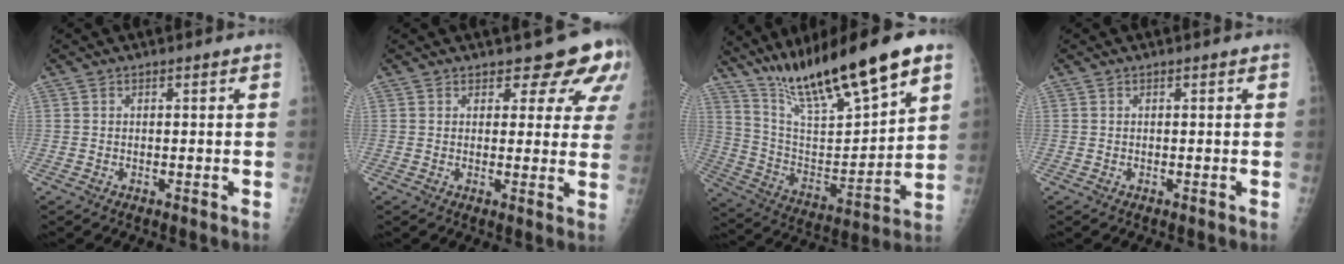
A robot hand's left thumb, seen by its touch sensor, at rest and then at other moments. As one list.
[{"total": 8.7, "force": [6.5, 4.0, 4.1], "torque": [-0.007, -0.035, 0.062]}, {"total": 23.3, "force": [16.6, 4.4, 15.7], "torque": [-0.250, -0.062, 0.298]}, {"total": 0.0}]